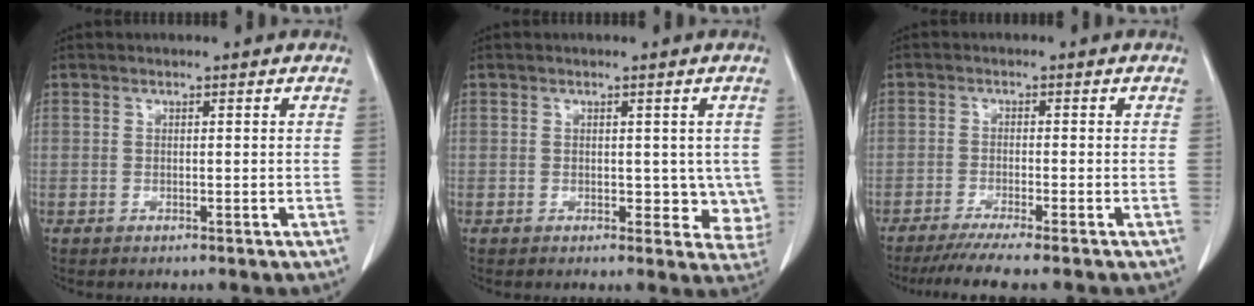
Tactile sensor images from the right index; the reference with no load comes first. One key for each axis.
{"total": 4.8, "fx": 0.4, "fy": 3.1, "fz": 3.6, "tx": -0.019, "ty": -0.005, "tz": 0.007}
{"total": 6.6, "fx": -5.5, "fy": -0.9, "fz": 3.6, "tx": -0.047, "ty": -0.019, "tz": -0.088}